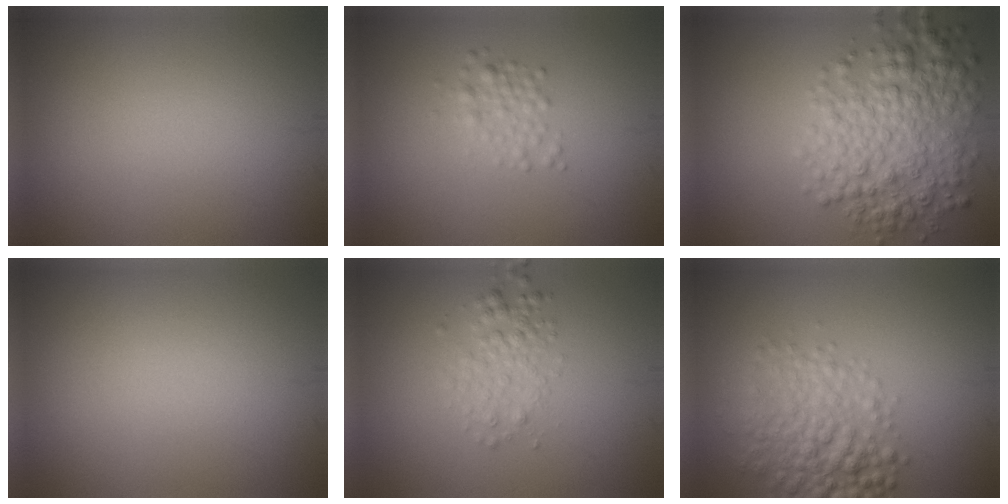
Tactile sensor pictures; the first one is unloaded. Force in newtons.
{"total": 1.7, "press": 1.7, "slide": 0.0}
{"total": 6.8, "press": 6.8, "slide": 0.2}
{"total": 0.0}
{"total": 2.3, "press": 2.3, "slide": 0.1}
{"total": 5.5, "press": 5.5, "slide": 0.2}